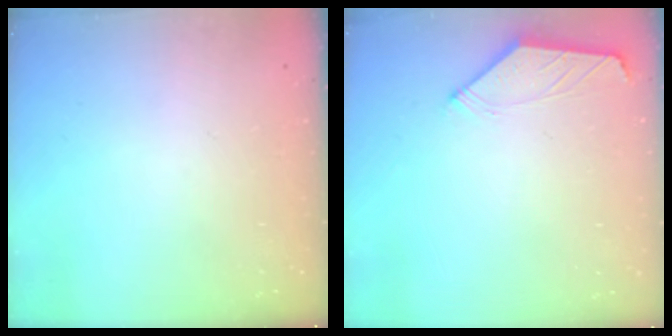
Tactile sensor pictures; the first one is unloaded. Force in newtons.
{"total": 1.4, "press": 1.4, "slide": 0.4}